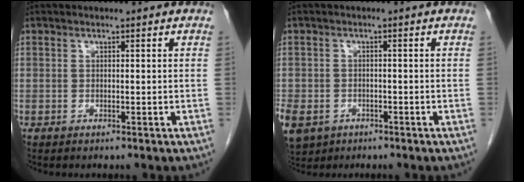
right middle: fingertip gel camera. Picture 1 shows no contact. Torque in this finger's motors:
{"motor_torque": [1.03, -1.11, 1.05, 0.21]}